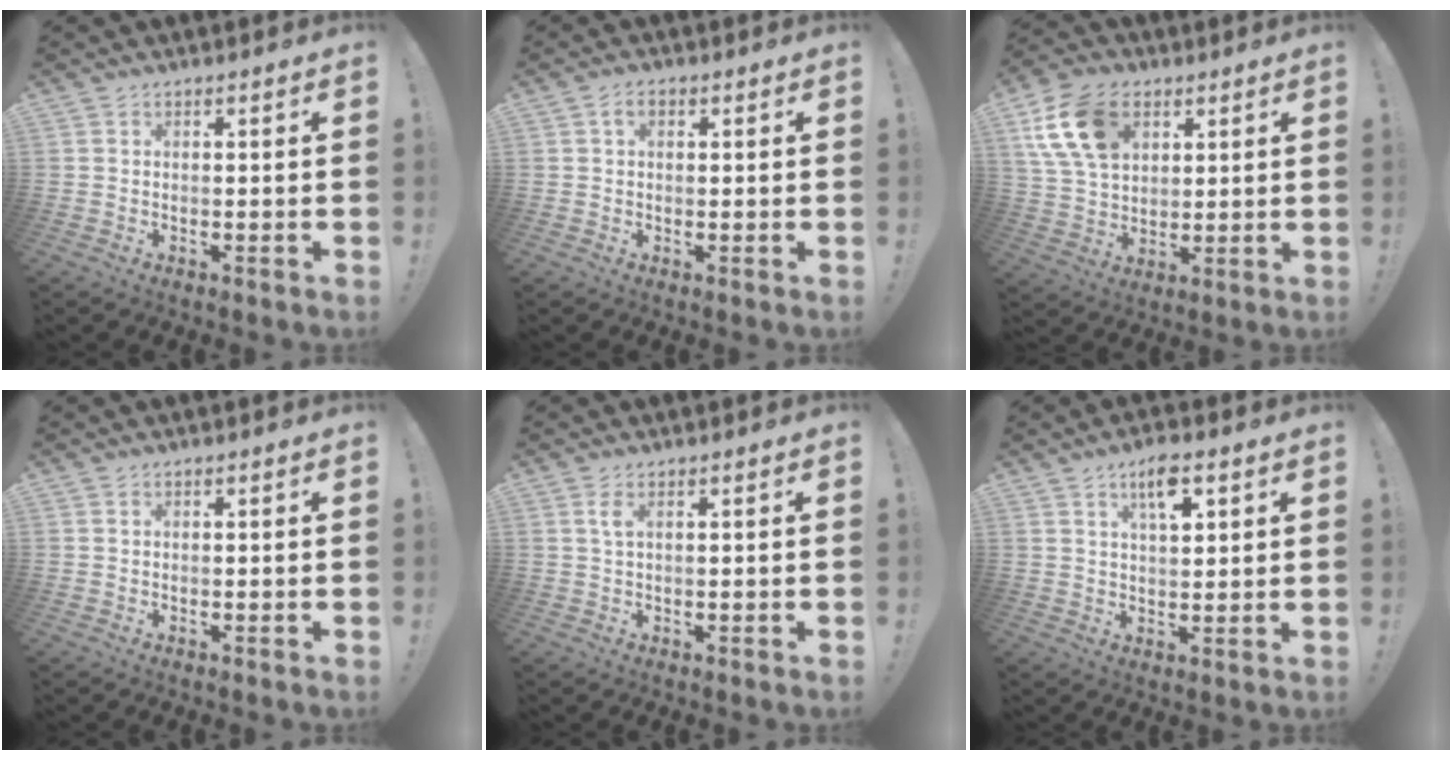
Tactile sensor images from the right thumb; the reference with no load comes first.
{"total": 2.9, "force": [1.0, 2.1, 1.9], "torque": [-0.036, 0.008, 0.017]}
{"total": 15.9, "force": [6.8, 10.9, 9.4], "torque": [-0.167, -0.016, 0.132]}
{"total": 0.0}
{"total": 2.2, "force": [0.8, 0.5, 2.0], "torque": [-0.037, 0.000, 0.012]}
{"total": 7.7, "force": [3.8, 3.1, 6.0], "torque": [-0.085, -0.011, 0.059]}